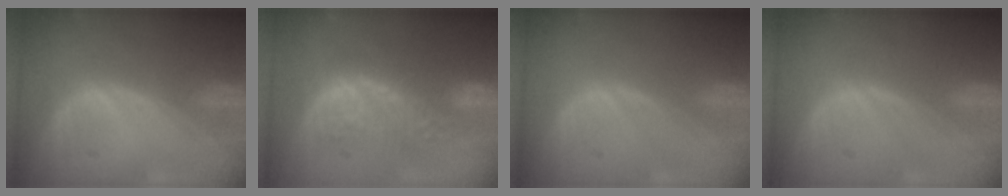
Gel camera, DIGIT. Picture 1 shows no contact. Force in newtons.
{"total": 8.8, "press": 8.6, "slide": 1.4}
{"total": 0.0}
{"total": 0.0}